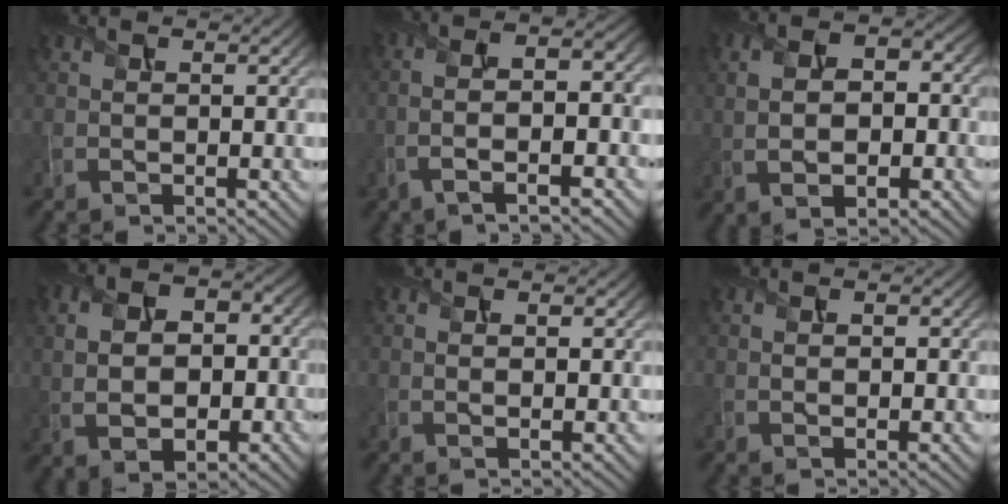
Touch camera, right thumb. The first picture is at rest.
{"total": 8.3, "force": [-2.8, 2.3, 7.4], "torque": [-0.123, 0.004, -0.049]}
{"total": 7.4, "force": [-0.6, 4.4, 5.9], "torque": [-0.102, 0.000, -0.013]}
{"total": 9.3, "force": [0.0, 6.6, 6.5], "torque": [-0.115, 0.000, -0.010]}
{"total": 1.8, "force": [0.5, 0.6, 1.6], "torque": [-0.032, -0.005, 0.012]}
{"total": 2.1, "force": [0.3, 1.0, 1.8], "torque": [-0.030, -0.006, 0.009]}